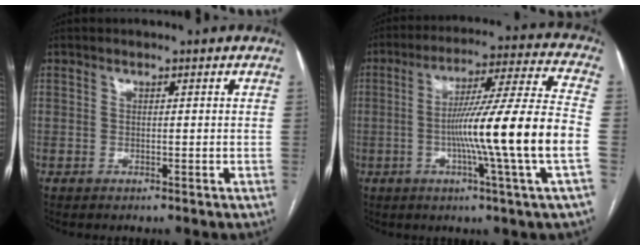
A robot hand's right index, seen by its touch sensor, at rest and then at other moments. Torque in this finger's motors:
{"motor_torque": [2.14, 0.00, 1.05, 0.21]}